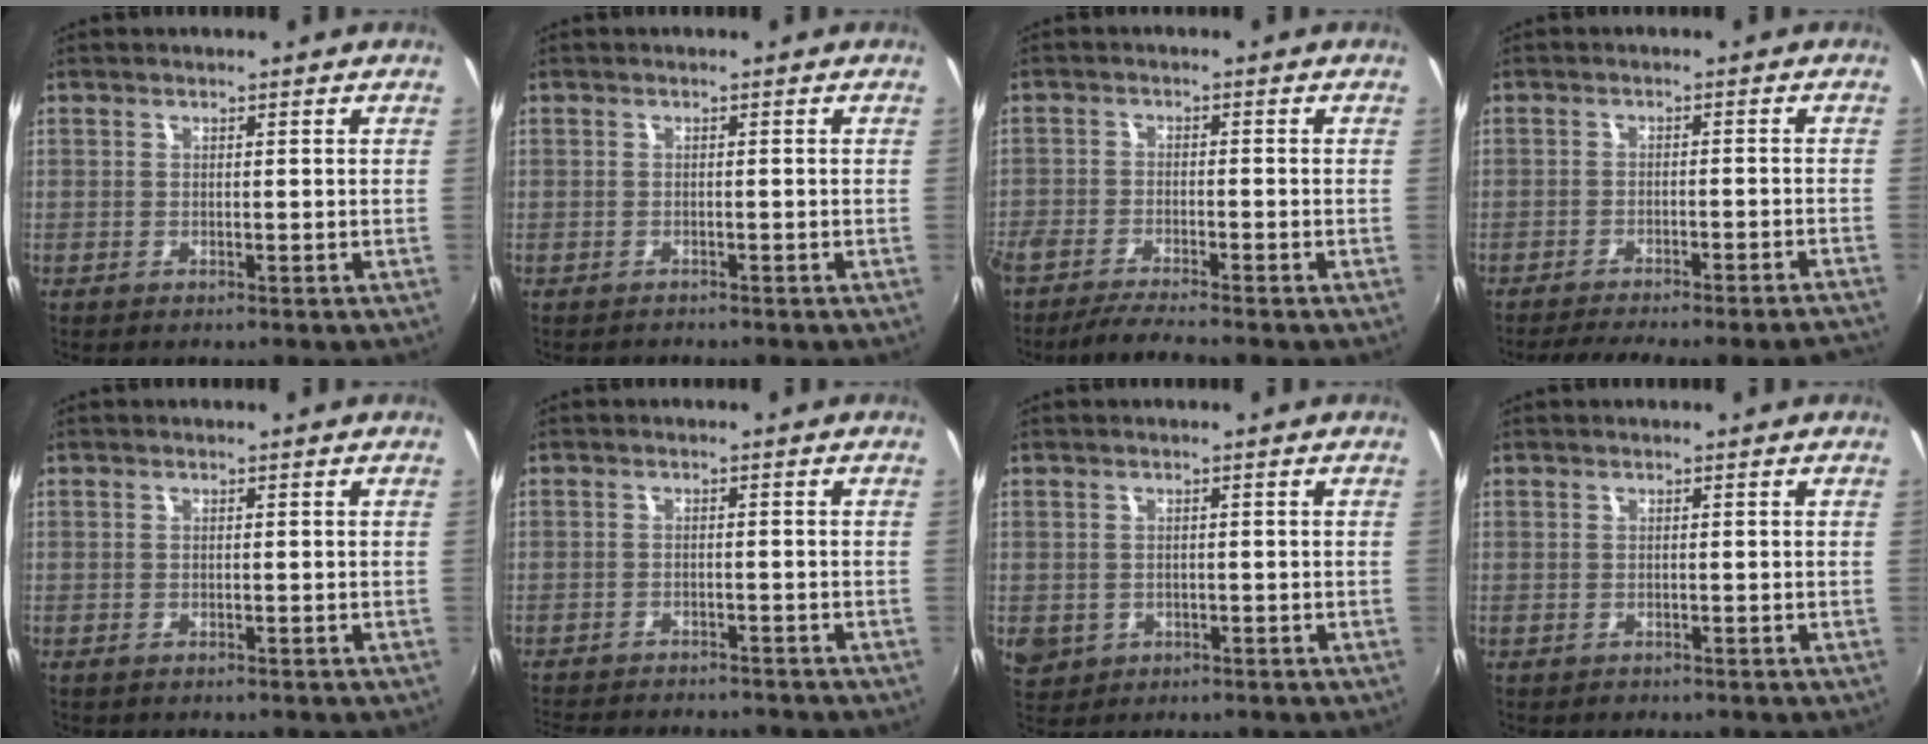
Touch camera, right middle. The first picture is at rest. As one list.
[{"total": 1.0, "force": [-0.9, 0.3, -0.2], "torque": [-0.001, -0.001, -0.016]}, {"total": 6.4, "force": [-5.7, 0.0, 2.8], "torque": [-0.079, -0.018, -0.106]}, {"total": 11.7, "force": [-10.8, -0.3, 4.6], "torque": [-0.085, -0.013, -0.146]}, {"total": 0.7, "force": [-0.6, 0.3, 0.1], "torque": [-0.004, -0.002, -0.010]}, {"total": 11.3, "force": [-10.2, 2.9, 4.1], "torque": [-0.100, -0.019, -0.153]}, {"total": 4.8, "force": [-1.0, 4.2, 2.0], "torque": [-0.046, -0.006, -0.008]}, {"total": 0.7, "force": [-0.5, 0.4, 0.0], "torque": [-0.001, -0.002, -0.008]}]